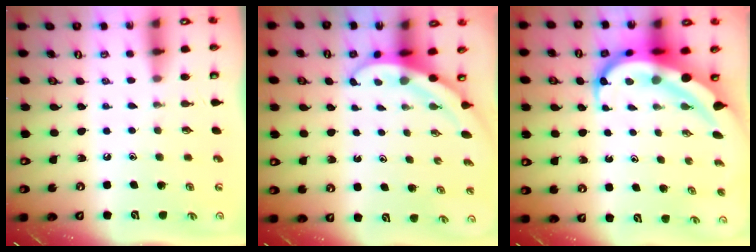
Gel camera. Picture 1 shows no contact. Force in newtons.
{"total": 3.8, "press": 3.8, "slide": 0.2}
{"total": 12.5, "press": 12.4, "slide": 1.3}